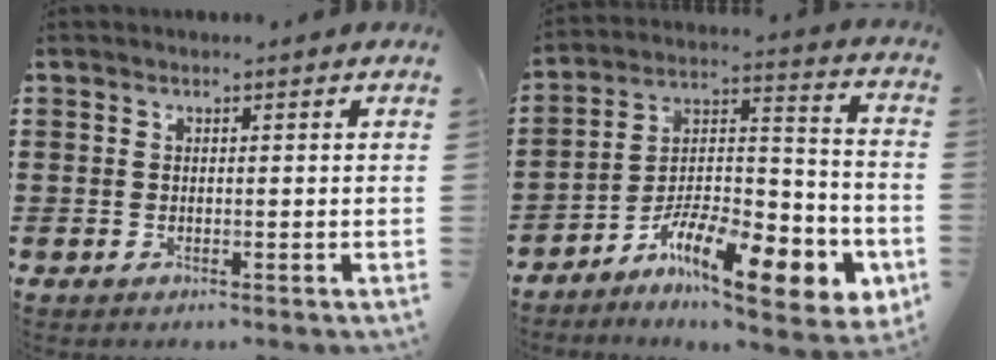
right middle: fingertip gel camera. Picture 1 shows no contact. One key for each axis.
{"total": 13.2, "fx": -8.4, "fy": 3.9, "fz": 9.4, "tx": -0.162, "ty": 0.012, "tz": -0.151}